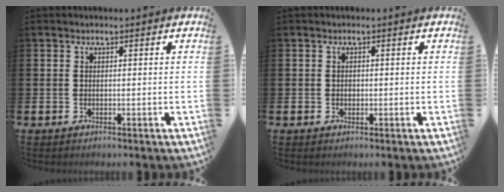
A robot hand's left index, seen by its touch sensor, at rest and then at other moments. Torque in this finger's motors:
{"motor_torque": [0.02, 0.00, 0.00, 0.03]}